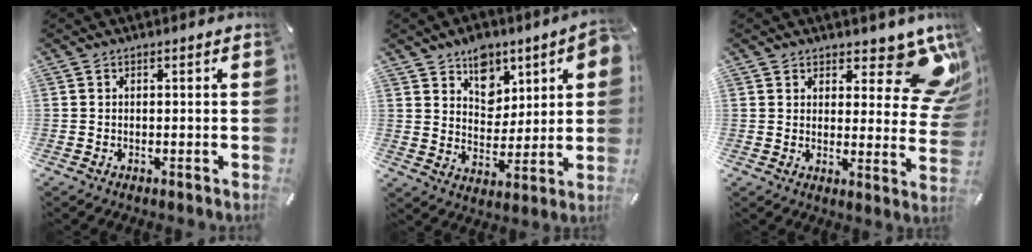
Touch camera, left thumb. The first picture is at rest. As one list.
[{"total": 9.6, "force": [5.8, 7.1, 2.7], "torque": [-0.028, -0.039, 0.104]}, {"total": 12.1, "force": [8.8, 5.0, 6.5], "torque": [-0.070, -0.075, 0.153]}]